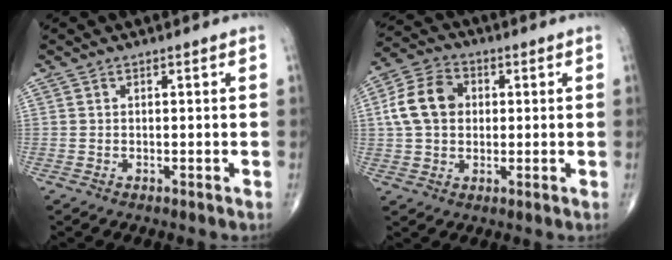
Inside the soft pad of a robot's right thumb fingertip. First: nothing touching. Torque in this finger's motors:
{"motor_torque": [0.27, 0.16, 0.97, 0.11, 0.09]}